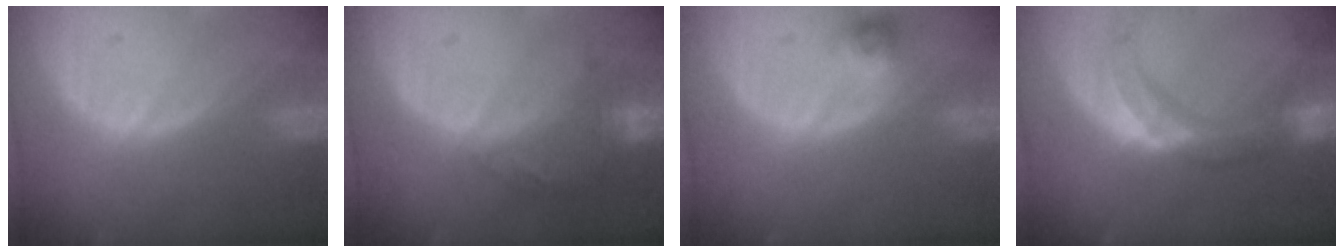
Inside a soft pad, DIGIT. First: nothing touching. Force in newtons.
{"total": 6.6, "press": 6.1, "slide": 2.5}
{"total": 2.6, "press": 2.4, "slide": 1.0}
{"total": 11.5, "press": 9.7, "slide": 6.1}